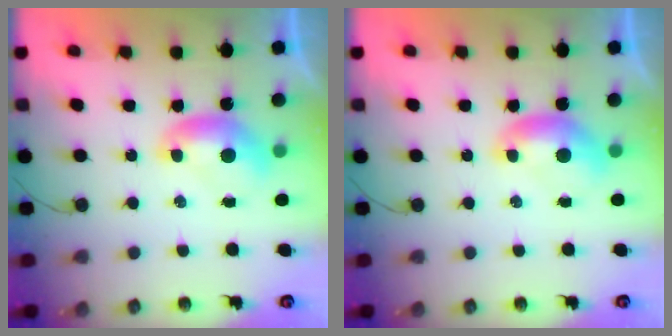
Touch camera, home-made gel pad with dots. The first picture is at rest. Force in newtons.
{"total": 0.0}